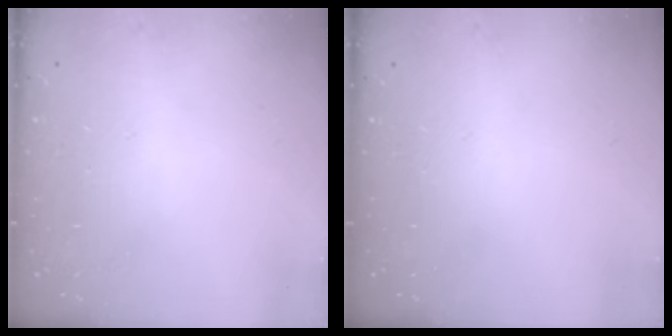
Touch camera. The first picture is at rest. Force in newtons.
{"total": 0.0}